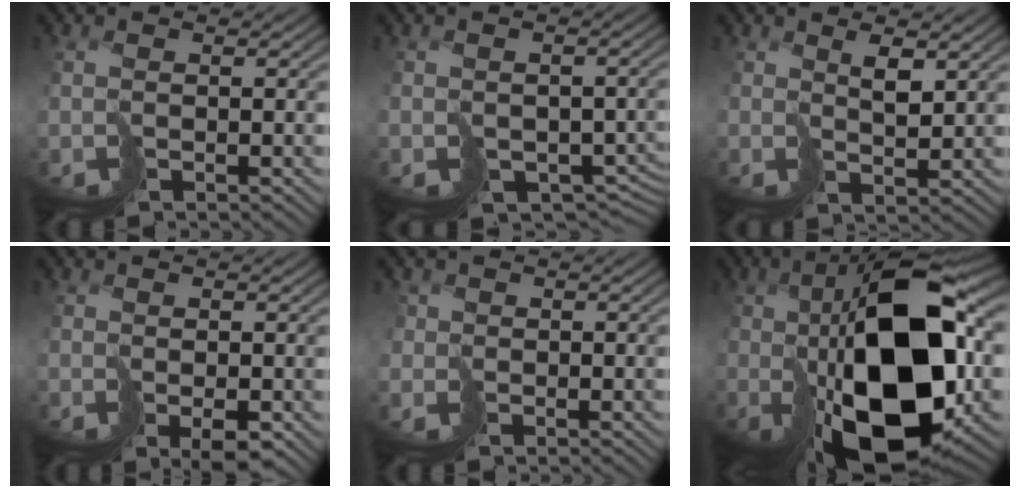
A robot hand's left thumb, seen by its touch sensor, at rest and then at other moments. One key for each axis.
{"total": 6.4, "fx": -2.1, "fy": 4.6, "fz": 3.8, "tx": -0.065, "ty": -0.027, "tz": -0.008}
{"total": 2.8, "fx": 2.7, "fy": 0.0, "fz": 0.8, "tx": -0.016, "ty": 0.007, "tz": 0.058}
{"total": 2.2, "fx": -0.6, "fy": 0.9, "fz": 1.9, "tx": -0.030, "ty": -0.004, "tz": 0.001}
{"total": 1.4, "fx": 0.4, "fy": 1.1, "fz": -0.8, "tx": 0.013, "ty": 0.001, "tz": 0.001}
{"total": 18.4, "fx": -0.7, "fy": 8.9, "fz": 16.1, "tx": -0.272, "ty": -0.008, "tz": -0.007}